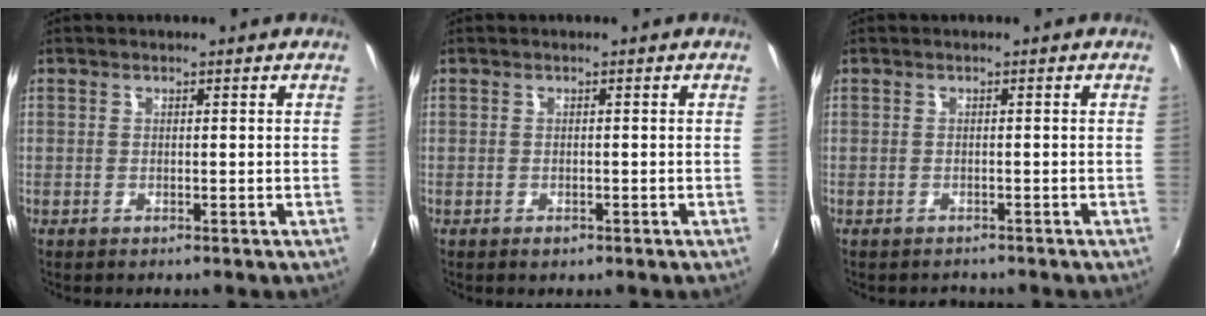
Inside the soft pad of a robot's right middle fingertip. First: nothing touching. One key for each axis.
{"total": 1.0, "fx": -0.7, "fy": 0.6, "fz": 0.5, "tx": -0.009, "ty": -0.002, "tz": -0.009}
{"total": 1.7, "fx": -1.5, "fy": 0.7, "fz": 0.1, "tx": -0.006, "ty": -0.007, "tz": -0.021}